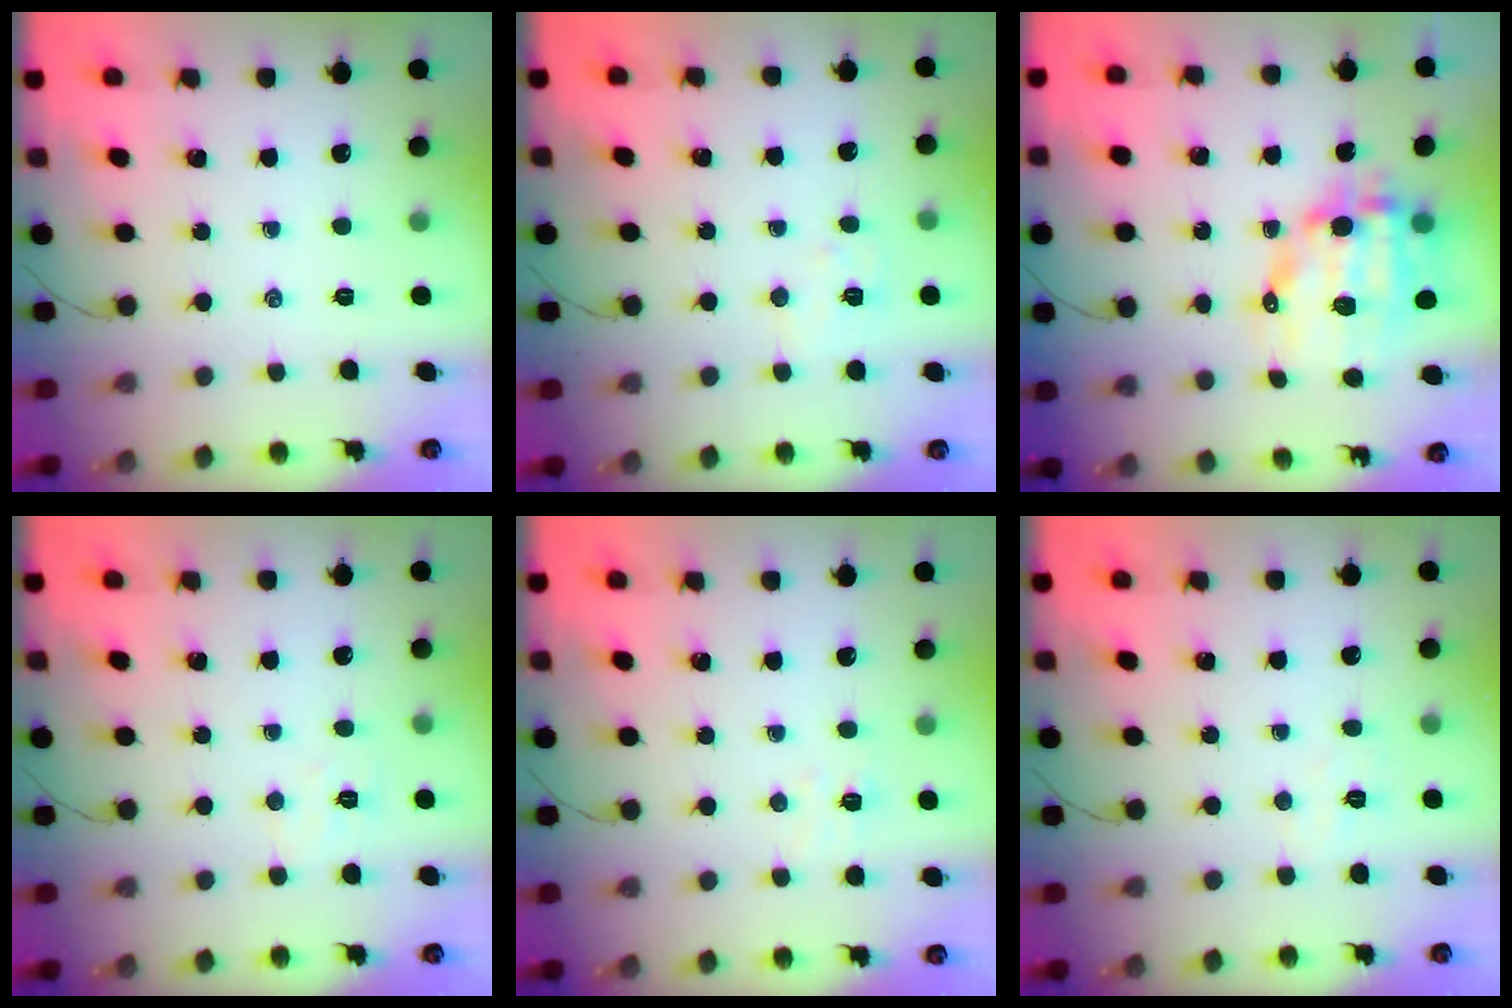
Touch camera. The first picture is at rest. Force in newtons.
{"total": 5.6, "press": 5.6, "slide": 0.7}
{"total": 11.9, "press": 11.5, "slide": 2.7}
{"total": 3.5, "press": 3.4, "slide": 0.8}
{"total": 4.1, "press": 4.0, "slide": 0.8}
{"total": 3.2, "press": 3.1, "slide": 0.8}